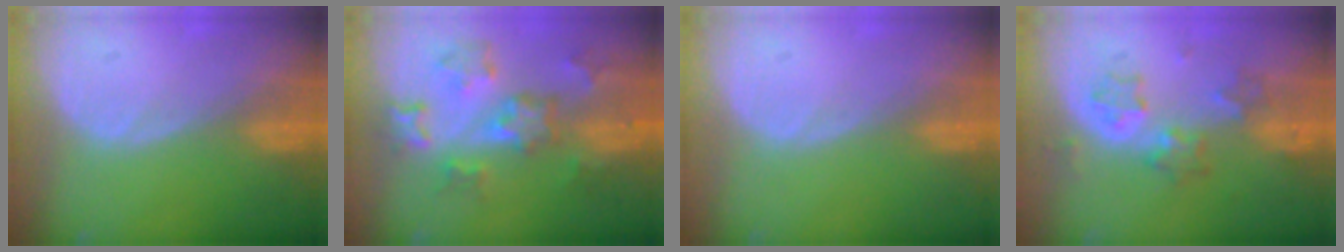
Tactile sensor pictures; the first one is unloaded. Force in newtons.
{"total": 8.8, "press": 7.8, "slide": 4.0}
{"total": 0.0}
{"total": 5.4, "press": 5.4, "slide": 0.5}